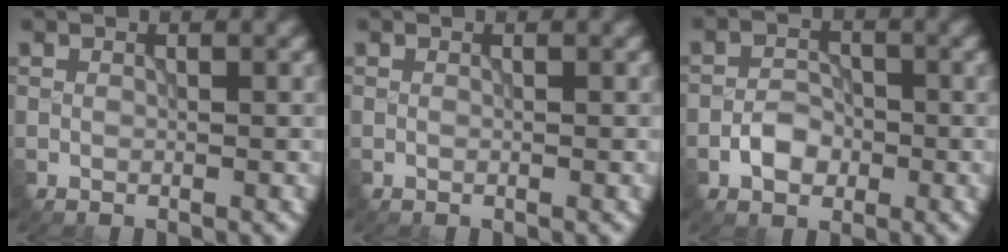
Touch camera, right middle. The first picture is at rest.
{"total": 0.0}
{"total": 2.6, "force": [-1.1, 1.8, 1.5], "torque": [-0.024, 0.006, -0.022]}